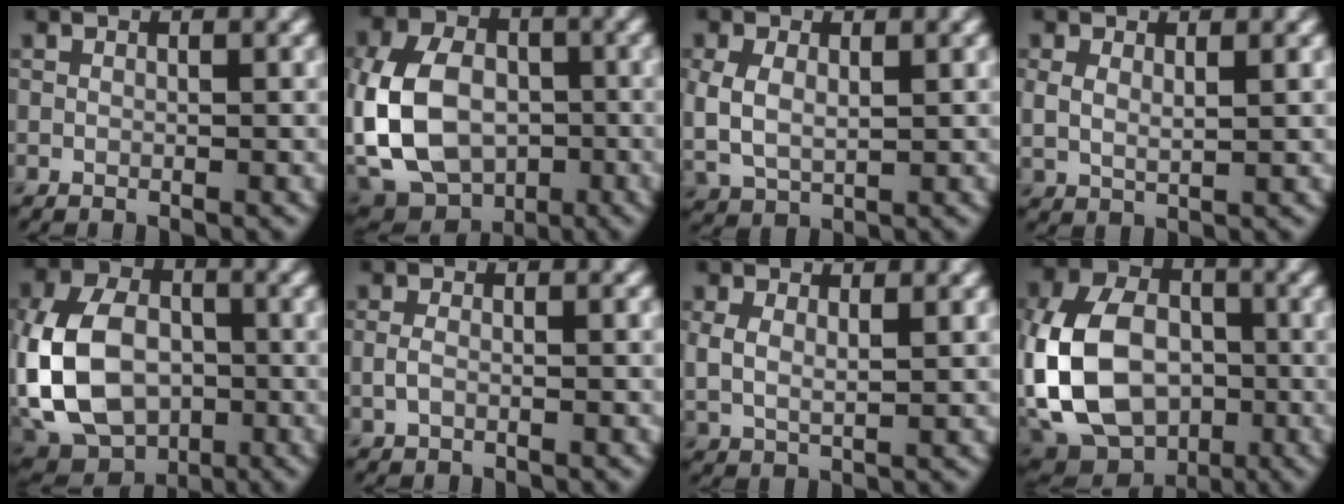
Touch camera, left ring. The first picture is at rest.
{"total": 12.2, "force": [-2.2, 9.0, 7.8], "torque": [-0.163, -0.010, -0.045]}
{"total": 4.2, "force": [0.3, 2.9, 3.1], "torque": [-0.076, -0.006, 0.015]}
{"total": 2.1, "force": [0.8, 1.0, 1.7], "torque": [-0.037, -0.003, 0.018]}
{"total": 12.0, "force": [-2.0, 8.7, 8.1], "torque": [-0.184, -0.007, -0.051]}
{"total": 1.5, "force": [-0.4, 0.7, 1.2], "torque": [-0.030, 0.001, -0.011]}
{"total": 2.8, "force": [0.9, 1.4, 2.2], "torque": [-0.051, -0.004, 0.021]}
{"total": 13.4, "force": [-2.3, 9.9, 8.8], "torque": [-0.192, -0.006, -0.052]}